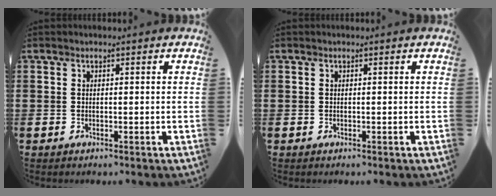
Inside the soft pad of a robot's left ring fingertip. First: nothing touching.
{"total": 0.0}